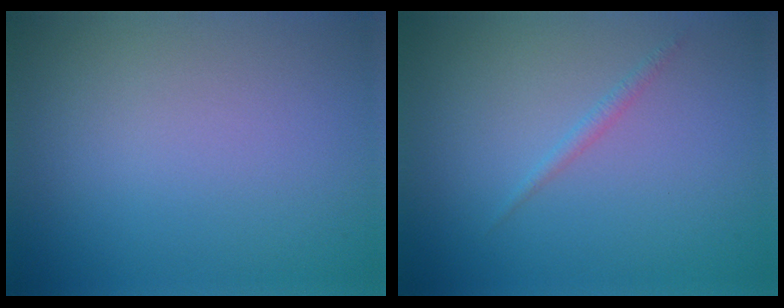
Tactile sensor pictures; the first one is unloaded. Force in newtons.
{"total": 0.8, "press": 0.8, "slide": 0.1}